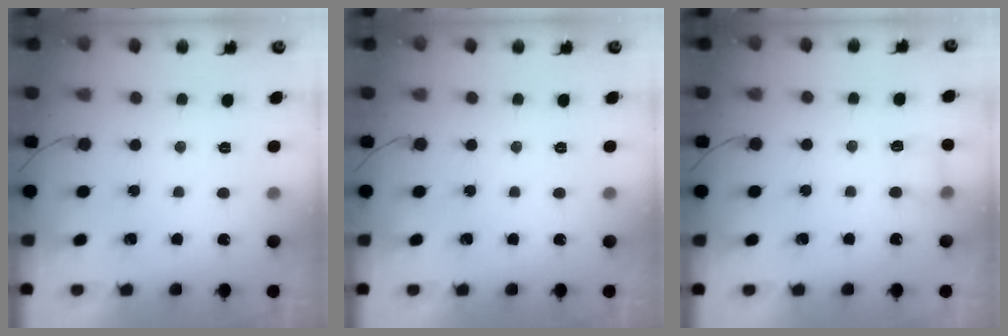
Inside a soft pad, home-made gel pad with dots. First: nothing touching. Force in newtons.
{"total": 0.0}
{"total": 3.8, "press": 3.5, "slide": 1.3}